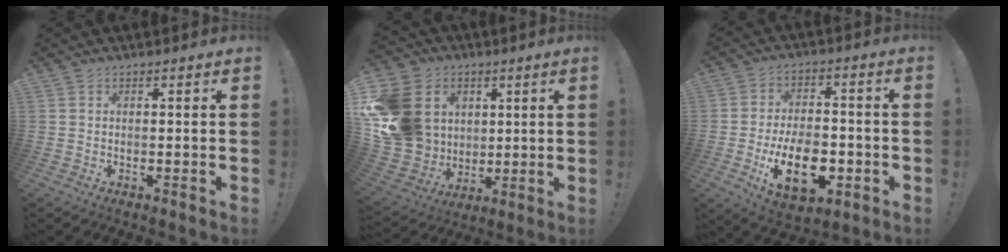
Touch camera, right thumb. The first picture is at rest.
{"total": 19.7, "force": [3.9, 17.2, 8.9], "torque": [-0.169, -0.010, 0.103]}
{"total": 17.9, "force": [-5.9, 10.6, 13.1], "torque": [-0.196, 0.025, -0.090]}